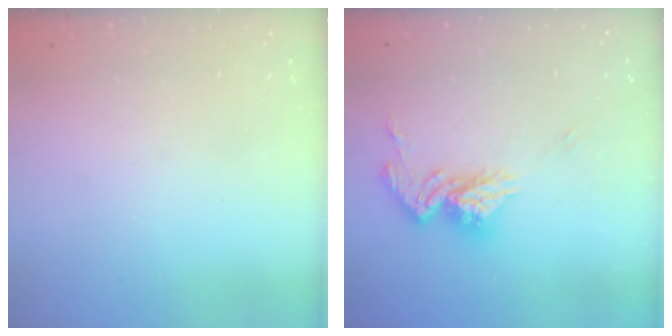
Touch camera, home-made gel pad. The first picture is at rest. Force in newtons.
{"total": 13.6, "press": 13.5, "slide": 1.3}